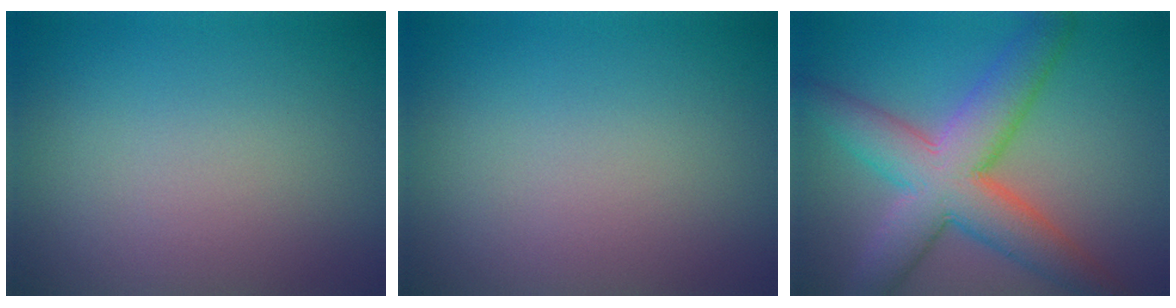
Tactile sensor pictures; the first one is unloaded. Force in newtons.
{"total": 0.0}
{"total": 9.0, "press": 9.0, "slide": 0.3}